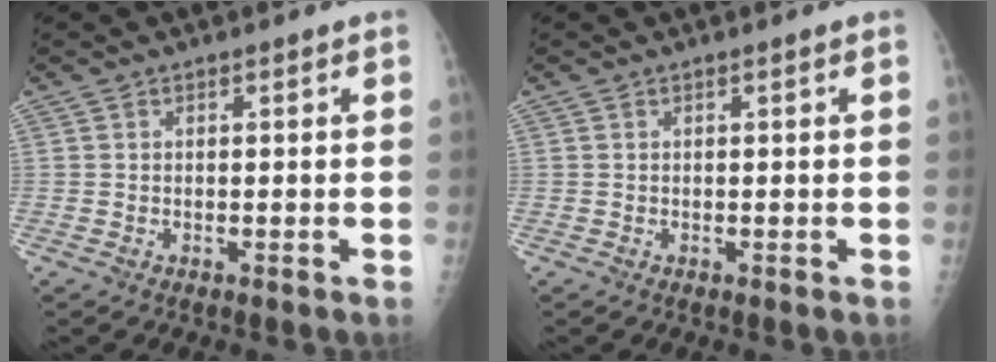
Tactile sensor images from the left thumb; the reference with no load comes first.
{"total": 0.0}